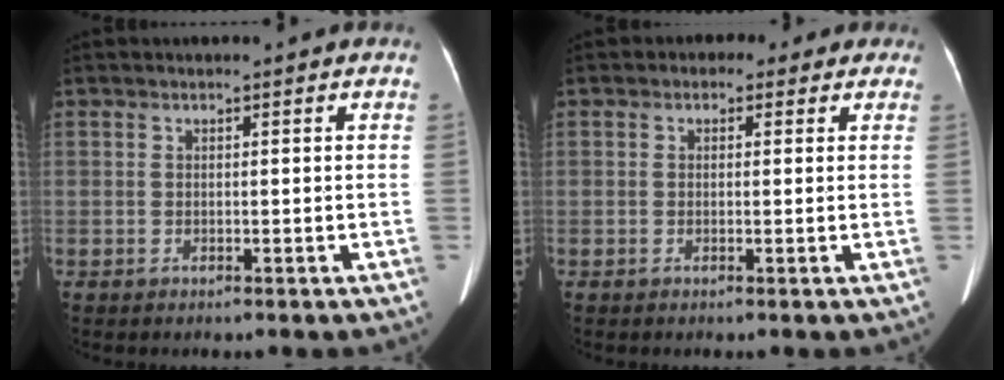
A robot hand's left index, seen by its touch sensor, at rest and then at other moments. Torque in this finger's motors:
{"motor_torque": [0.95, -1.19, 0.14, 0.01]}